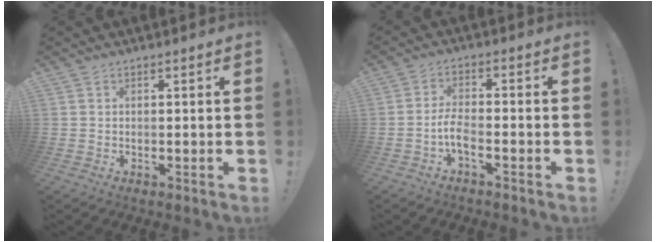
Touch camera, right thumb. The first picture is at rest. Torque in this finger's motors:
{"motor_torque": [0.20, -0.02, 0.64, -0.36, 0.01]}